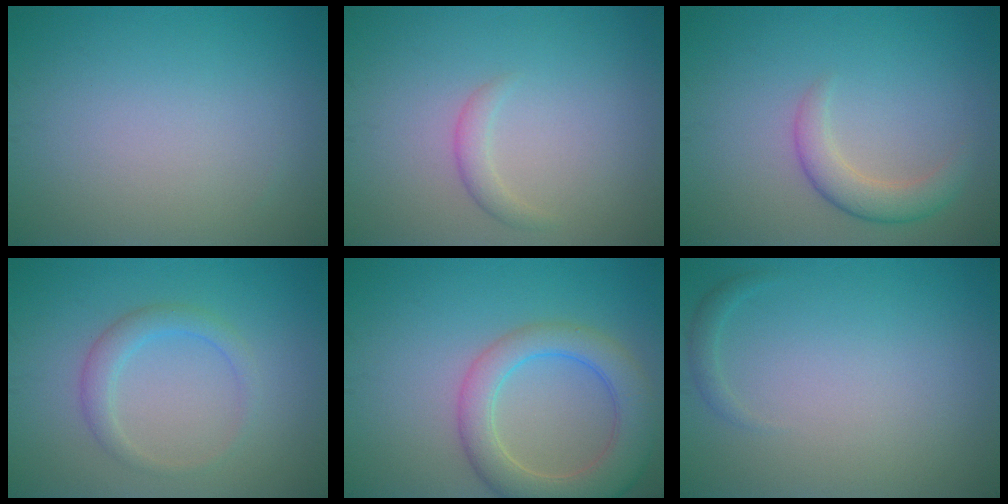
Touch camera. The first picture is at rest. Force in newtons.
{"total": 1.3, "press": 1.3, "slide": 0.1}
{"total": 2.9, "press": 2.9, "slide": 0.2}
{"total": 2.3, "press": 2.3, "slide": 0.2}
{"total": 6.1, "press": 6.1, "slide": 0.4}
{"total": 0.8, "press": 0.8, "slide": 0.1}